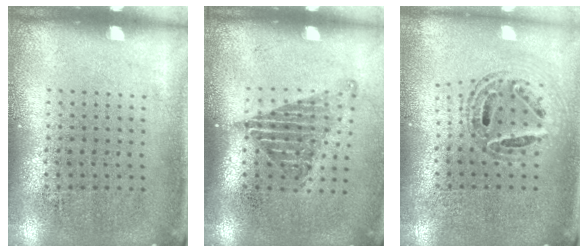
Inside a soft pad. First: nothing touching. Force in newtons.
{"total": 1.3, "press": 1.1, "slide": 0.7}
{"total": 0.9, "press": 0.9, "slide": 0.1}